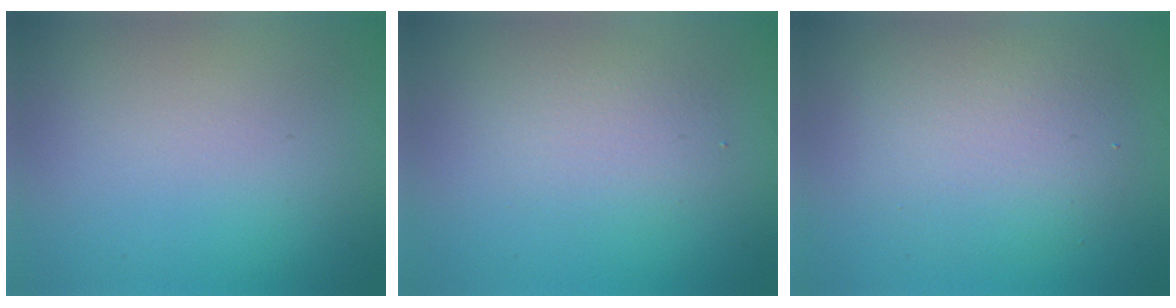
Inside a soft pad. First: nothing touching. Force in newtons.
{"total": 2.1, "press": 2.0, "slide": 0.1}
{"total": 4.6, "press": 4.6, "slide": 0.6}